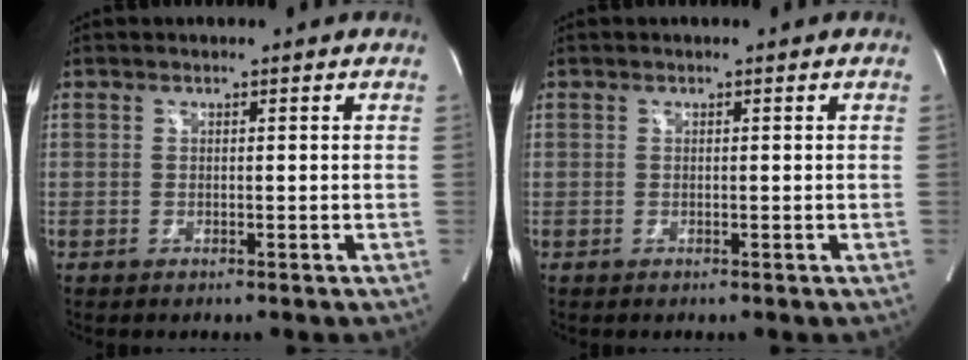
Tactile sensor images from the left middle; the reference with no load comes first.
{"total": 0.0}